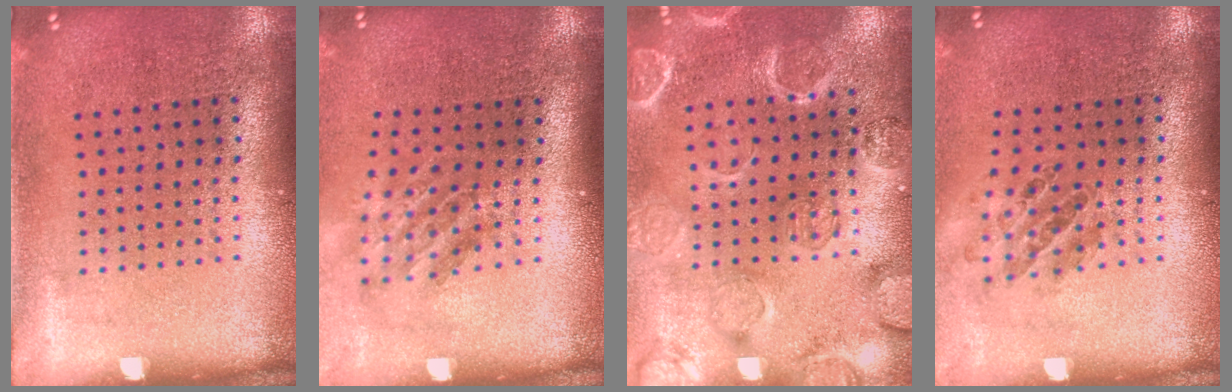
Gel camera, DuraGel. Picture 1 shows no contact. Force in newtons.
{"total": 1.8, "press": 1.2, "slide": 1.3}
{"total": 2.5, "press": 2.5, "slide": 0.1}
{"total": 0.8, "press": 0.8, "slide": 0.1}